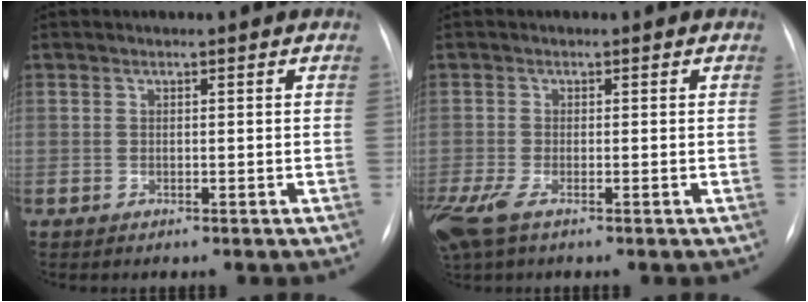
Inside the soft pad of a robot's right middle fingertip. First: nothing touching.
{"total": 5.3, "force": [-3.2, 1.7, 3.9], "torque": [-0.092, -0.017, -0.064]}